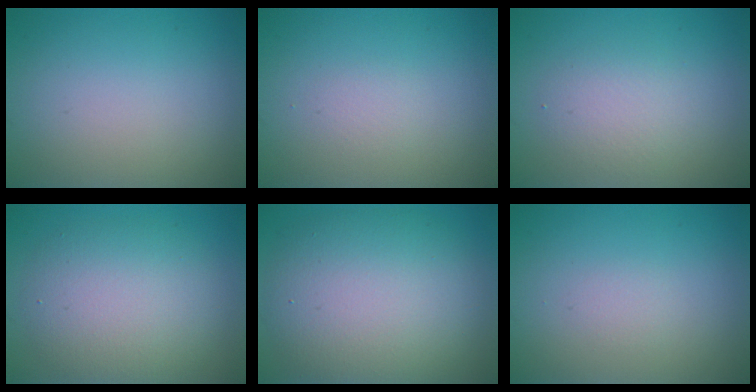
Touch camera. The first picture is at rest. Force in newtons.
{"total": 0.8, "press": 0.8, "slide": 0.1}
{"total": 2.3, "press": 2.3, "slide": 0.0}
{"total": 5.9, "press": 5.9, "slide": 0.4}
{"total": 9.8, "press": 9.8, "slide": 0.7}
{"total": 0.6, "press": 0.6, "slide": 0.1}